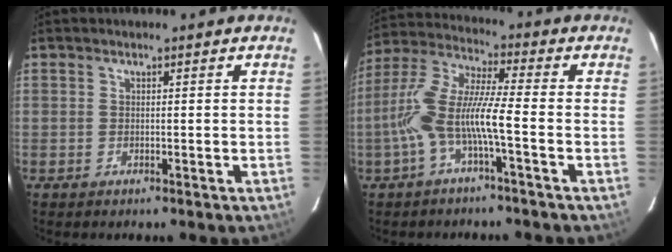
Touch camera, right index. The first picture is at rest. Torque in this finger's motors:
{"motor_torque": [0.82, -0.55, 0.93, 0.21]}